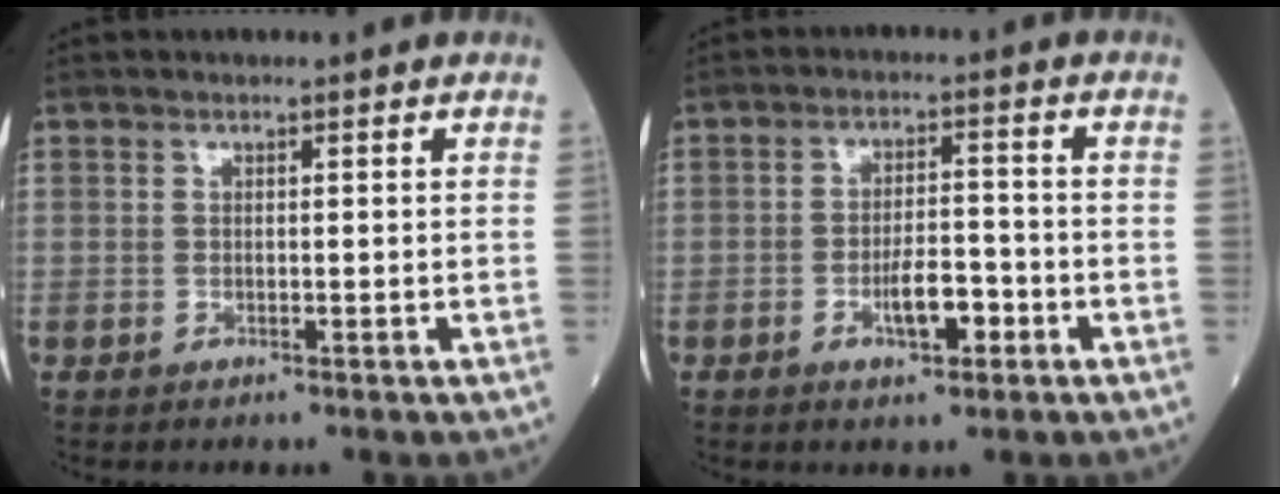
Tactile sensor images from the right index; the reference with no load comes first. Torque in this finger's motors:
{"motor_torque": [0.14, -0.02, 0.06, 0.07]}